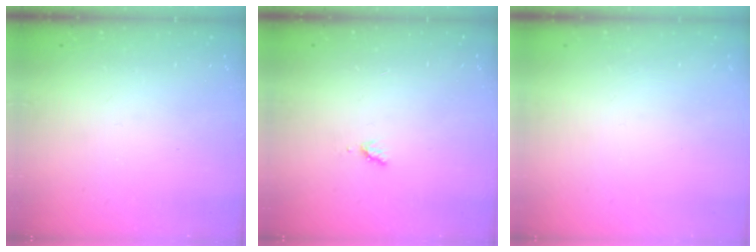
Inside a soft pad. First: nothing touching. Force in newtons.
{"total": 4.4, "press": 4.4, "slide": 0.3}
{"total": 0.0}